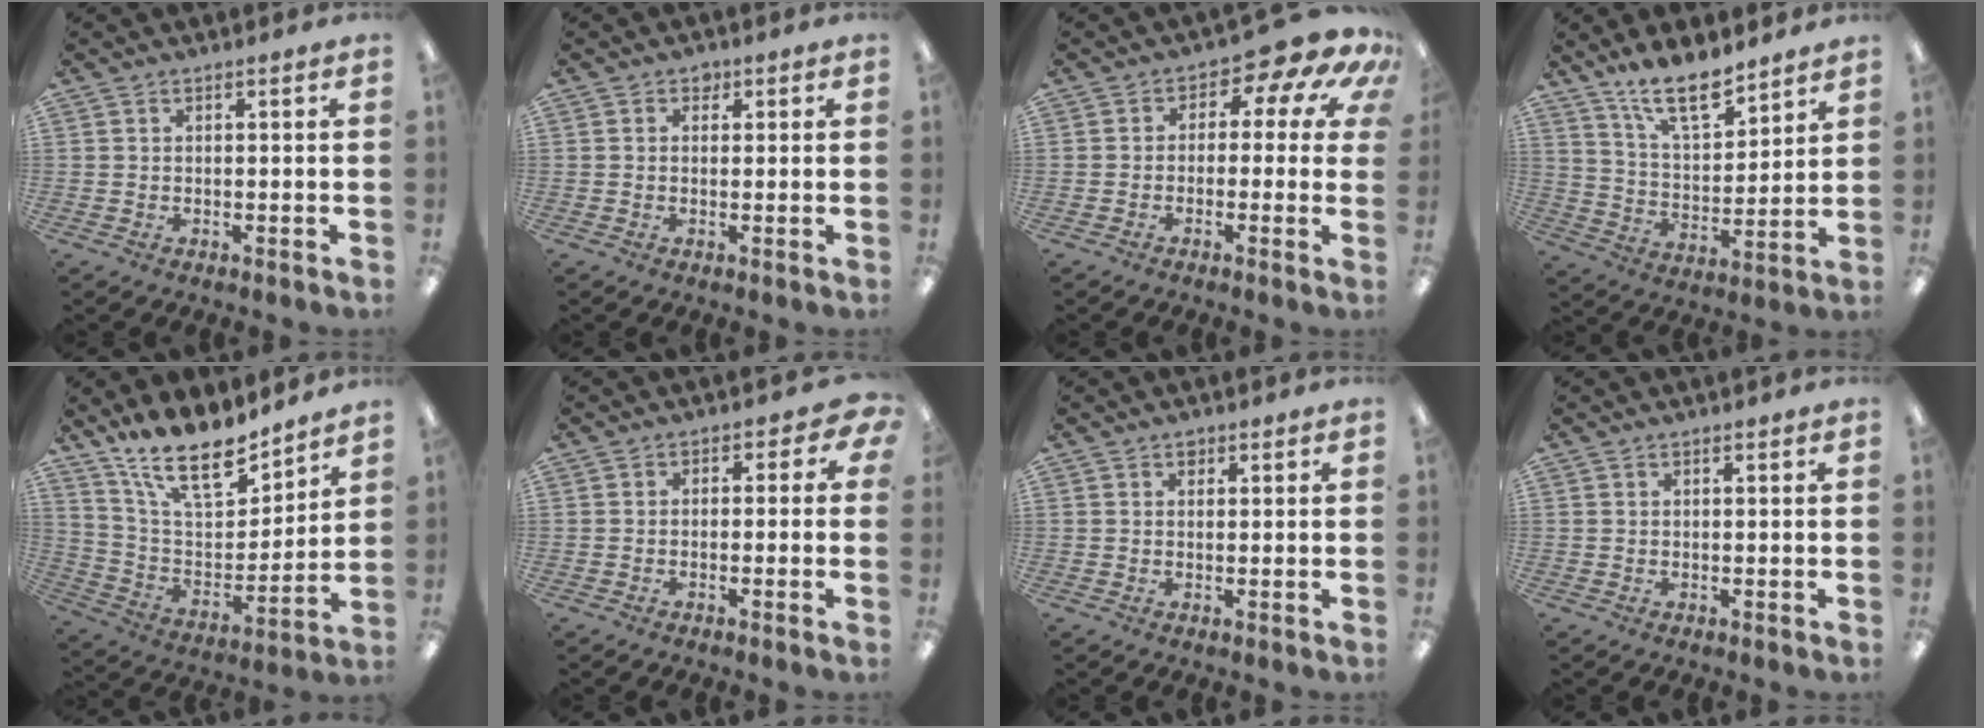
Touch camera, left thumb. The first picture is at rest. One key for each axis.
{"total": 1.6, "fx": 0.5, "fy": 1.3, "fz": 0.8, "tx": -0.007, "ty": 0.001, "tz": 0.007}
{"total": 8.0, "fx": 2.8, "fy": 4.3, "fz": 6.1, "tx": -0.080, "ty": -0.021, "tz": 0.046}
{"total": 13.8, "fx": 10.9, "fy": 4.6, "fz": 7.0, "tx": -0.124, "ty": -0.059, "tz": 0.195}
{"total": 16.5, "fx": 13.4, "fy": 5.6, "fz": 7.9, "tx": -0.155, "ty": -0.086, "tz": 0.239}
{"total": 2.9, "fx": -1.0, "fy": 1.9, "fz": 2.0, "tx": -0.025, "ty": 0.008, "tz": -0.021}
{"total": 1.4, "fx": 0.9, "fy": 0.9, "fz": 0.5, "tx": -0.003, "ty": -0.002, "tz": 0.015}
{"total": 0.0}